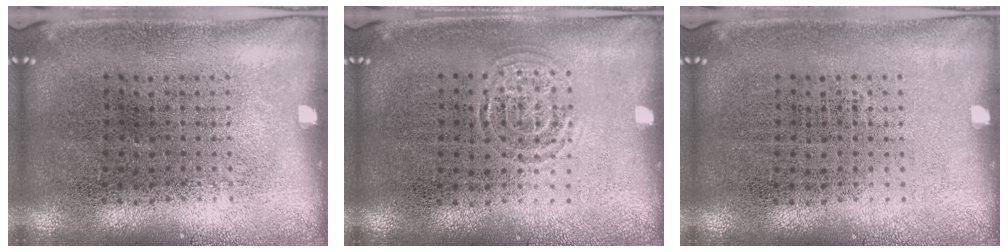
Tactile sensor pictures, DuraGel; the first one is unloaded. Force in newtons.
{"total": 0.8, "press": 0.8, "slide": 0.0}
{"total": 0.0}